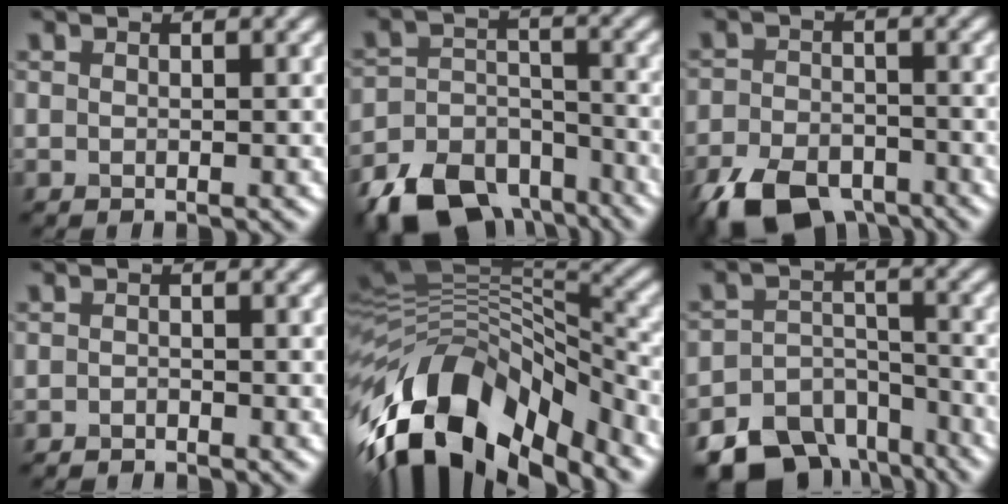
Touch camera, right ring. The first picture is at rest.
{"total": 9.5, "force": [-7.2, 5.0, 3.6], "torque": [-0.061, -0.014, -0.122]}
{"total": 8.2, "force": [-5.9, 4.1, 3.9], "torque": [-0.078, -0.016, -0.105]}
{"total": 0.8, "force": [-0.7, 0.1, -0.2], "torque": [0.006, -0.001, -0.014]}
{"total": 13.9, "force": [-7.8, 7.3, 8.9], "torque": [-0.171, 0.021, -0.138]}
{"total": 11.2, "force": [-8.7, 6.6, 2.7], "torque": [-0.036, -0.007, -0.119]}